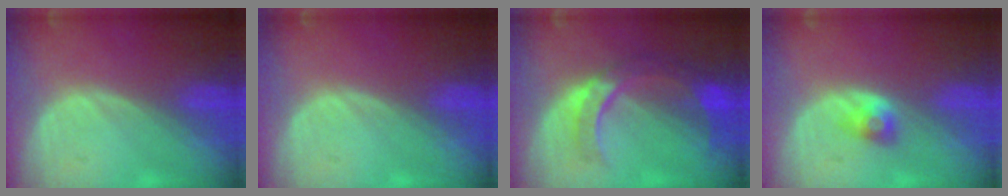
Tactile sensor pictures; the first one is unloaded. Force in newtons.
{"total": 0.0}
{"total": 9.0, "press": 7.7, "slide": 4.5}
{"total": 2.7, "press": 2.4, "slide": 1.2}